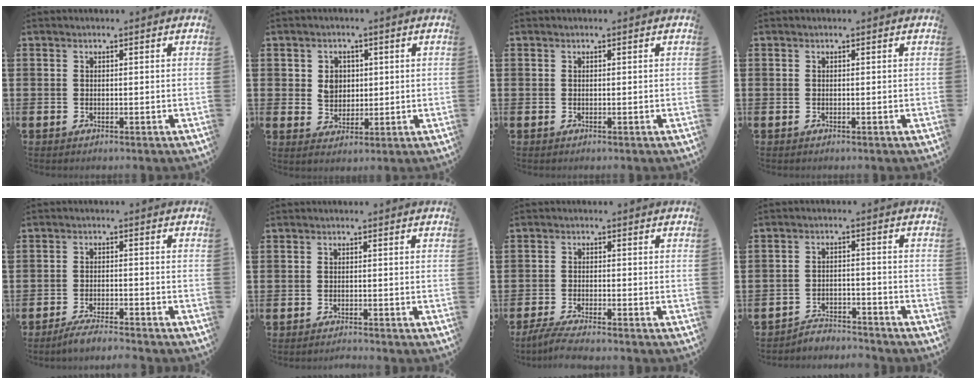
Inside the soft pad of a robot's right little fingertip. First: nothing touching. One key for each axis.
{"total": 3.3, "fx": 0.8, "fy": 2.9, "fz": 1.4, "tx": -0.021, "ty": 0.008, "tz": 0.008}
{"total": 0.0}
{"total": 0.0}
{"total": 3.1, "fx": -2.8, "fy": 0.0, "fz": 1.3, "tx": -0.020, "ty": 0.003, "tz": -0.054}
{"total": 0.8, "fx": -0.8, "fy": -0.1, "fz": 0.1, "tx": -0.003, "ty": -0.002, "tz": -0.017}
{"total": 2.7, "fx": -2.4, "fy": 0.0, "fz": 1.2, "tx": -0.028, "ty": -0.001, "tz": -0.048}
{"total": 3.2, "fx": -3.2, "fy": 0.2, "fz": -0.2, "tx": -0.005, "ty": 0.002, "tz": -0.070}